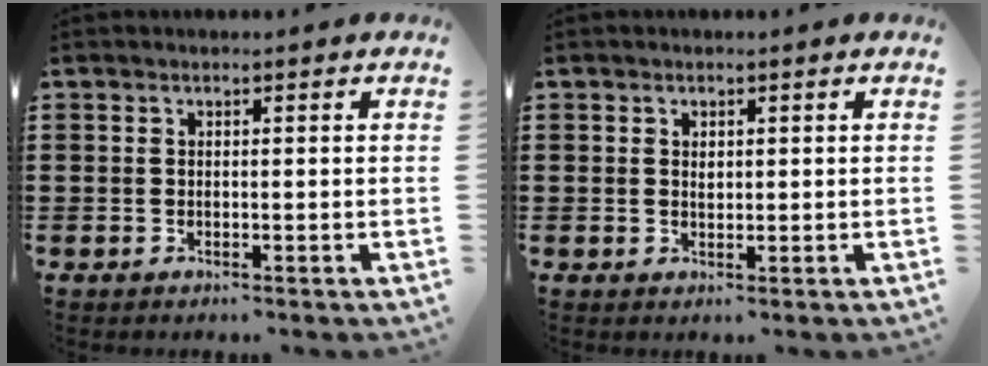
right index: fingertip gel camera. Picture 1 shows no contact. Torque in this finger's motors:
{"motor_torque": [-0.37, 0.52, -0.01, 0.00]}